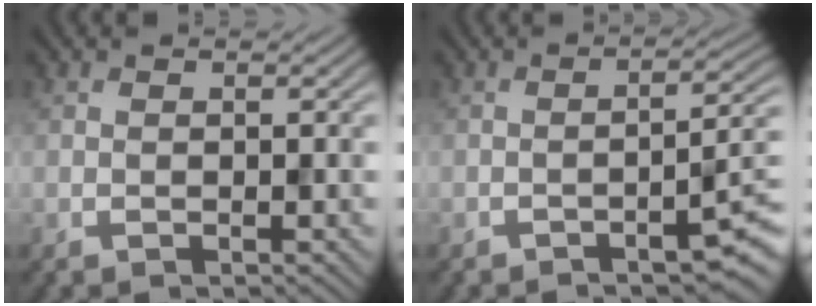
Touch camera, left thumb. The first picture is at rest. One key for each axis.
{"total": 5.7, "fx": -3.2, "fy": 0.8, "fz": 4.7, "tx": -0.063, "ty": 0.004, "tz": -0.051}